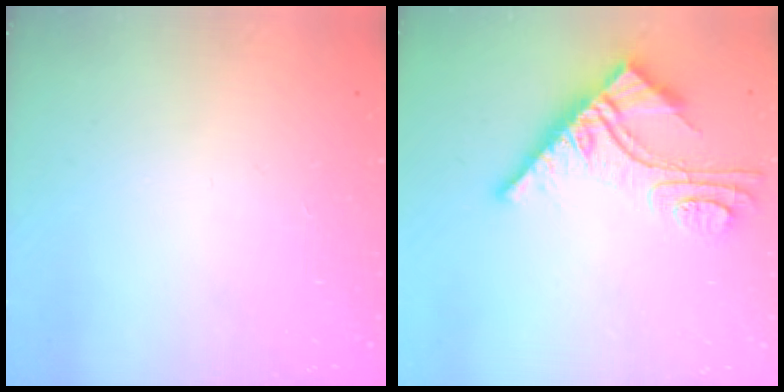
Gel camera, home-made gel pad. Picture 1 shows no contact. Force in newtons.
{"total": 11.3, "press": 11.2, "slide": 1.2}